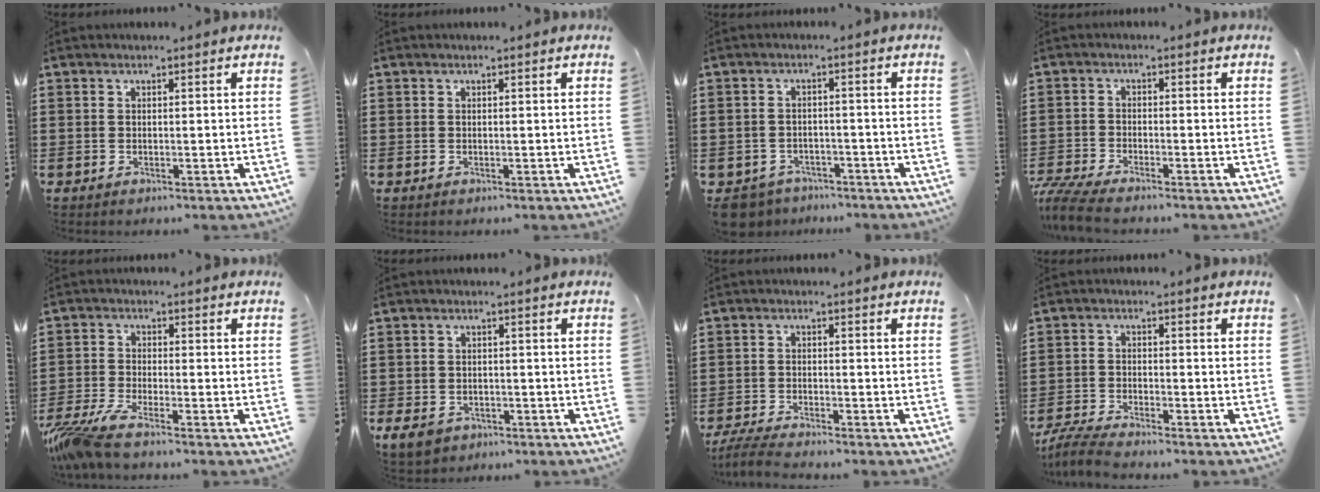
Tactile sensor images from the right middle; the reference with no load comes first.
{"total": 0.0}
{"total": 3.5, "force": [-3.5, 0.7, -0.1], "torque": [-0.022, -0.005, -0.079]}
{"total": 4.6, "force": [-4.3, 0.2, 1.5], "torque": [-0.052, -0.016, -0.090]}
{"total": 5.4, "force": [-4.6, 0.1, 2.8], "torque": [-0.094, -0.027, -0.101]}
{"total": 2.5, "force": [-1.8, 1.4, 0.9], "torque": [-0.030, -0.003, -0.038]}
{"total": 4.1, "force": [-3.8, 0.0, 1.4], "torque": [-0.045, -0.014, -0.080]}
{"total": 4.7, "force": [-4.4, 0.1, 1.6], "torque": [-0.055, -0.015, -0.093]}